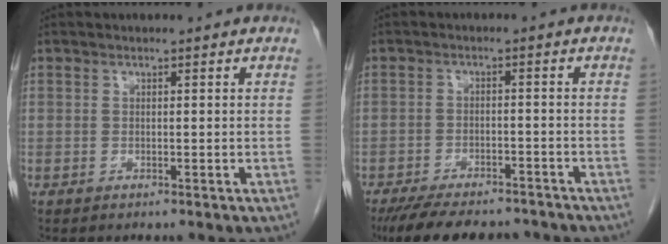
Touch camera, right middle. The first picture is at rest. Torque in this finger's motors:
{"motor_torque": [1.03, -0.88, 0.16, 0.06]}